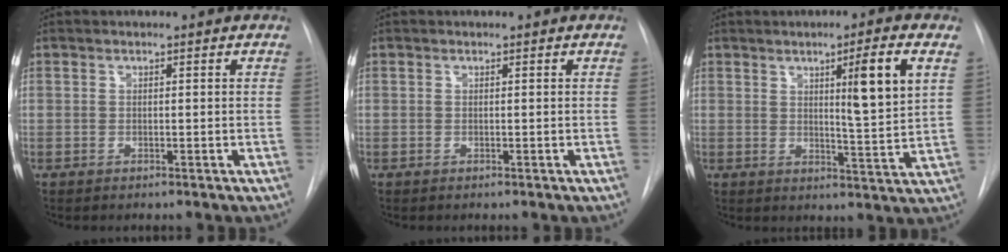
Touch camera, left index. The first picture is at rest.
{"total": 0.0}
{"total": 8.9, "force": [3.2, -0.4, 8.3], "torque": [-0.125, -0.010, 0.048]}